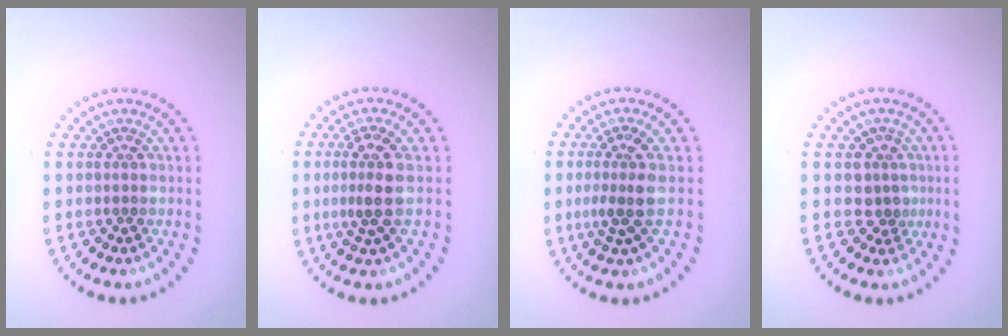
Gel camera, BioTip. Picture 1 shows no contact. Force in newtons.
{"total": 2.7, "press": 2.4, "slide": 1.3}
{"total": 2.7, "press": 2.0, "slide": 1.8}
{"total": 2.1, "press": 1.5, "slide": 1.4}